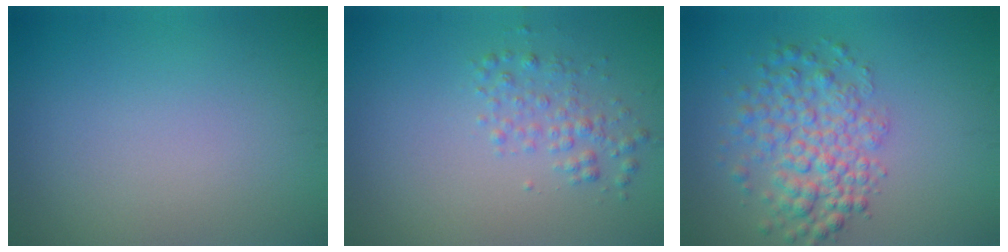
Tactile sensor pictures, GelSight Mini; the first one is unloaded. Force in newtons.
{"total": 1.9, "press": 1.9, "slide": 0.1}
{"total": 5.0, "press": 5.0, "slide": 0.2}